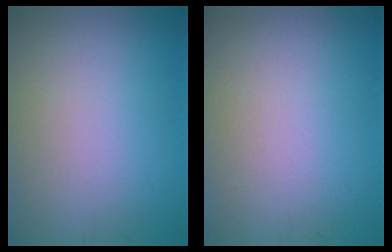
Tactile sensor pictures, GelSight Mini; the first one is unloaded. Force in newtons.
{"total": 0.0}